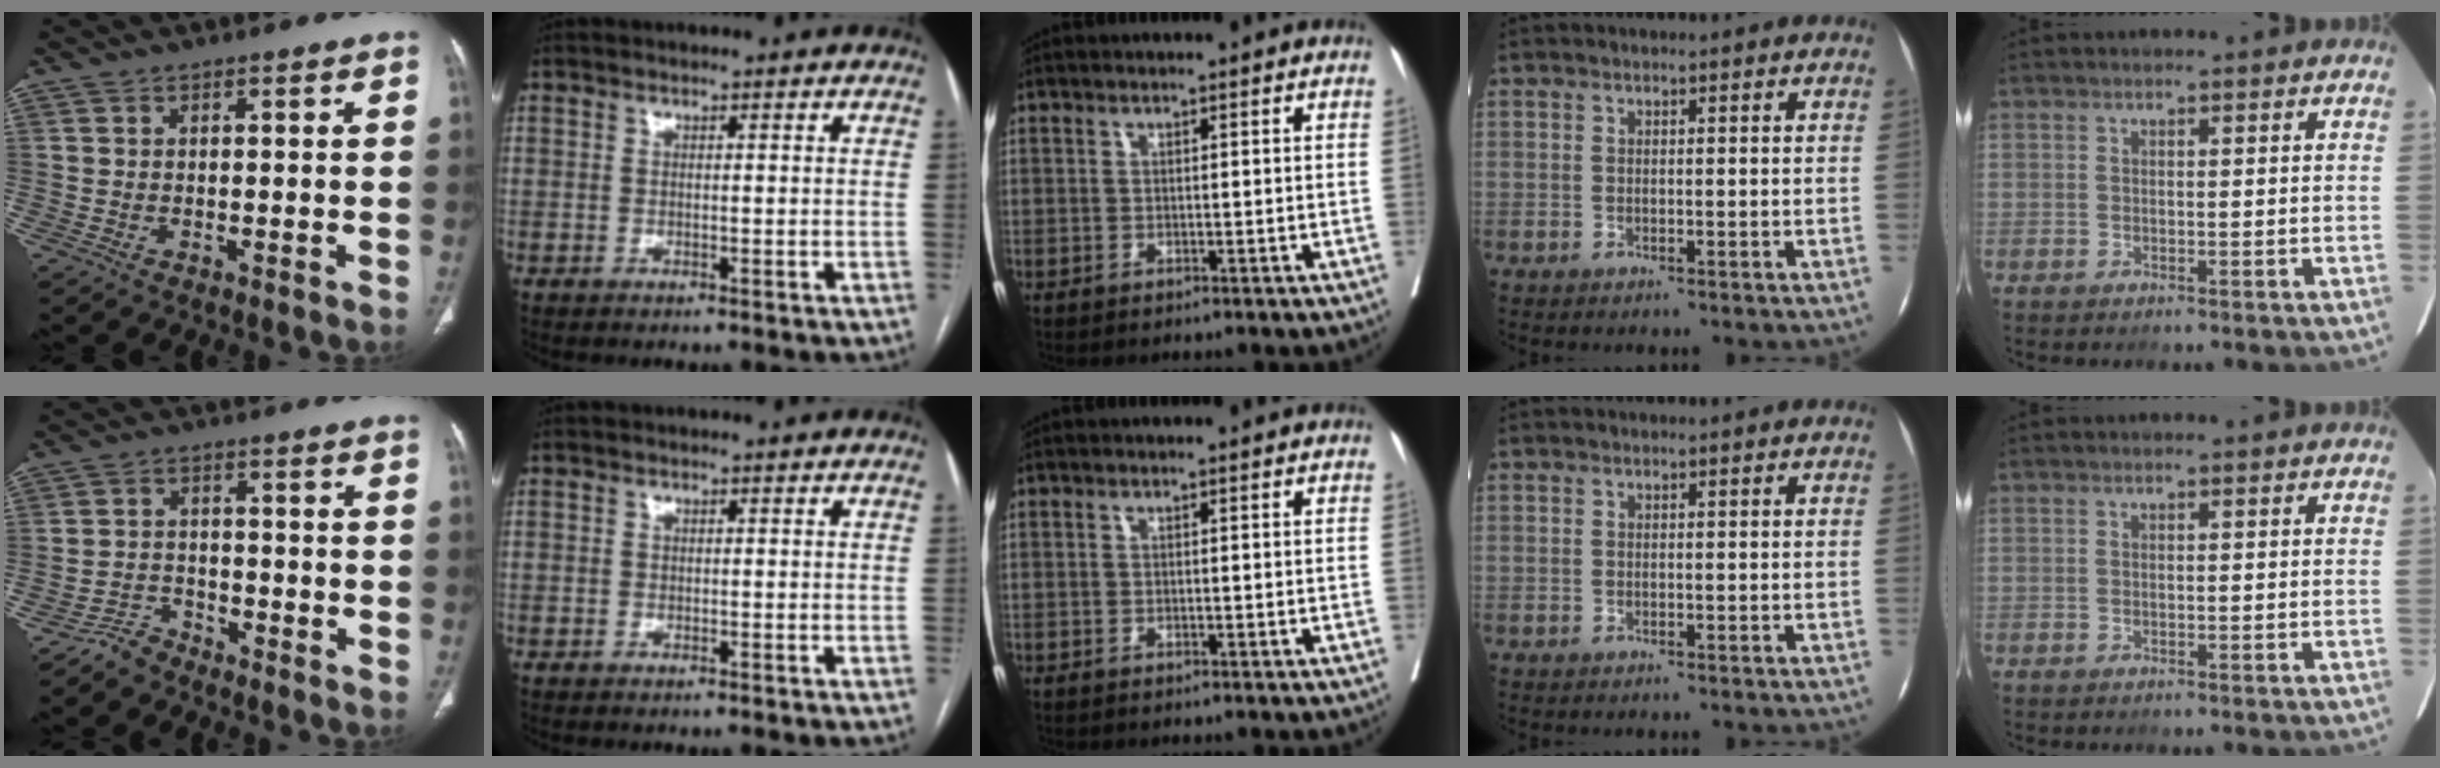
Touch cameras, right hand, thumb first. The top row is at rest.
{"thumb": {"total": 3.4, "force": [-3.2, 1.2, -0.3], "torque": [0.010, 0.014, -0.064]}}